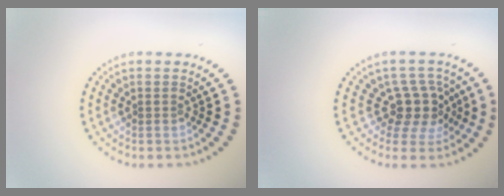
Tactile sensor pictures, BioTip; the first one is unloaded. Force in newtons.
{"total": 3.5, "press": 2.8, "slide": 2.2}